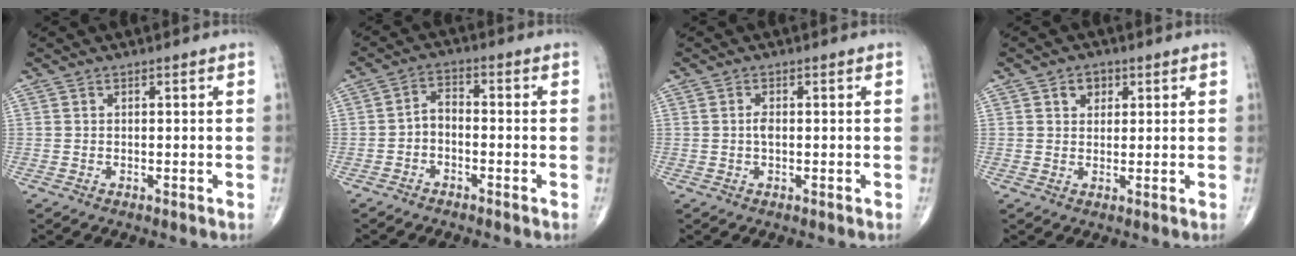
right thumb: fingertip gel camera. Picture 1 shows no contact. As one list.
[{"total": 3.5, "force": [-1.5, 2.0, 2.4], "torque": [-0.039, 0.026, -0.036]}, {"total": 1.4, "force": [0.0, 0.6, 1.3], "torque": [-0.025, 0.000, -0.002]}, {"total": 3.1, "force": [1.4, 2.4, 1.4], "torque": [-0.004, -0.004, 0.020]}]